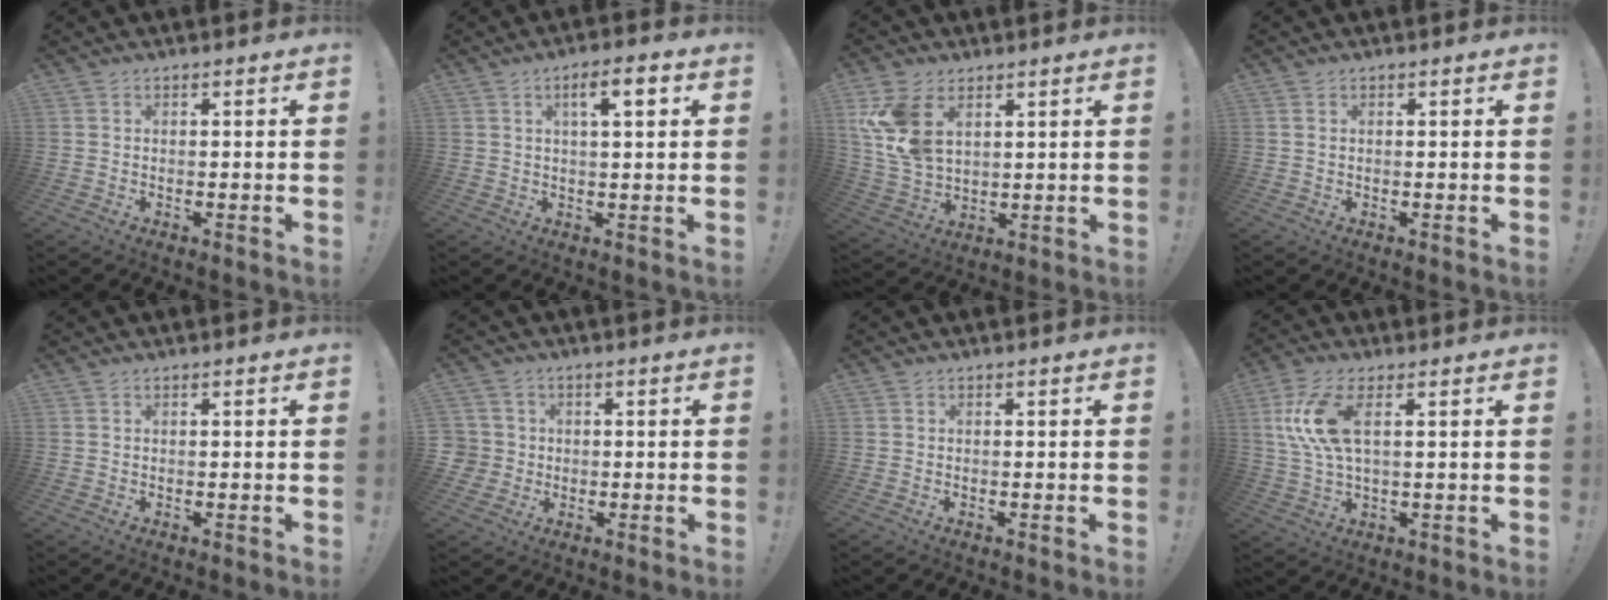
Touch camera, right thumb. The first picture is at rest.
{"total": 6.3, "force": [2.3, 1.6, 5.6], "torque": [-0.082, -0.004, 0.029]}
{"total": 13.1, "force": [5.3, 8.4, 8.6], "torque": [-0.171, -0.019, 0.103]}
{"total": 0.6, "force": [0.3, 0.4, 0.4], "torque": [-0.009, 0.003, 0.005]}
{"total": 0.0}
{"total": 4.8, "force": [0.3, 4.7, 0.8], "torque": [-0.020, 0.006, 0.007]}
{"total": 0.0}
{"total": 11.8, "force": [3.2, 4.9, 10.3], "torque": [-0.206, -0.007, 0.056]}